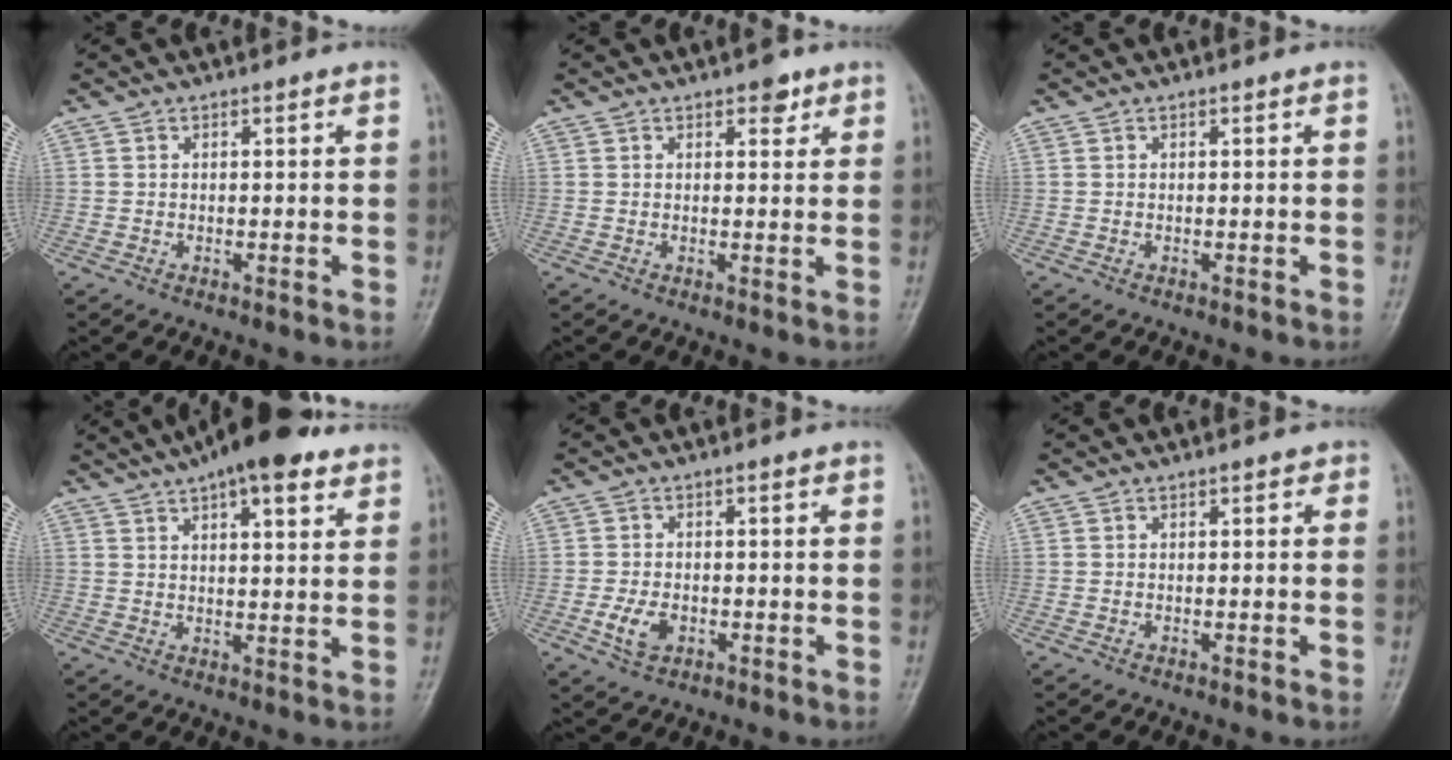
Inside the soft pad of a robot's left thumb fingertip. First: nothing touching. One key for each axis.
{"total": 2.9, "fx": 1.8, "fy": 1.6, "fz": 1.6, "tx": -0.005, "ty": -0.006, "tz": 0.021}
{"total": 0.0}
{"total": 14.0, "fx": 9.2, "fy": 4.8, "fz": 9.4, "tx": -0.113, "ty": -0.014, "tz": 0.135}
{"total": 4.4, "fx": -1.4, "fy": 2.9, "fz": 2.9, "tx": -0.055, "ty": 0.002, "tz": -0.026}
{"total": 1.1, "fx": 0.4, "fy": 0.6, "fz": 0.8, "tx": -0.002, "ty": 0.002, "tz": 0.002}